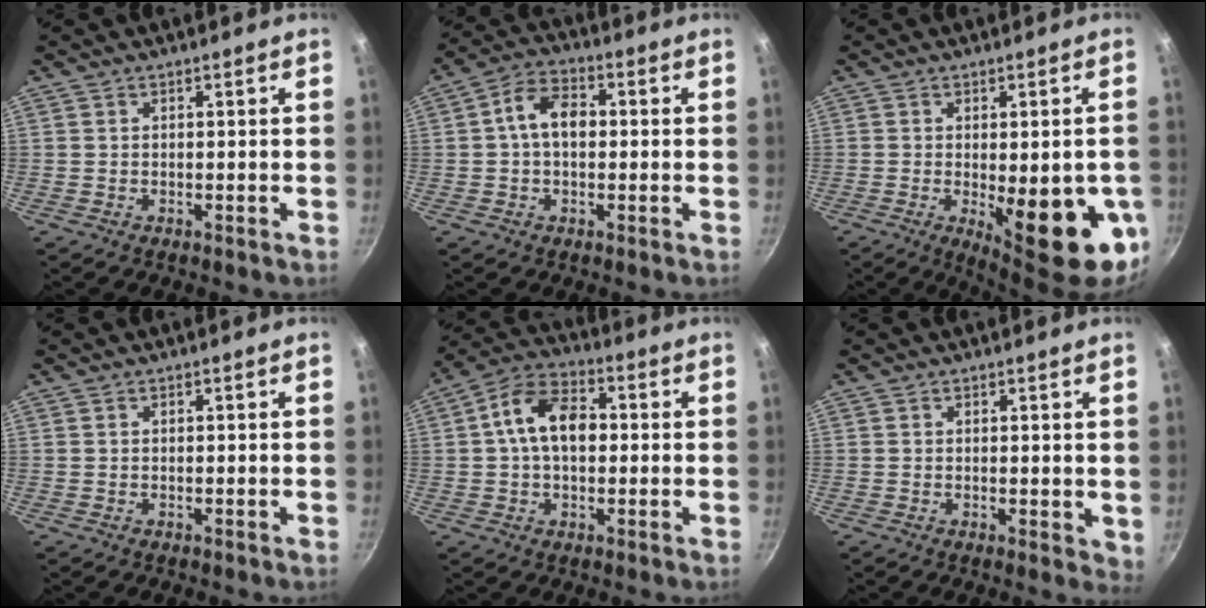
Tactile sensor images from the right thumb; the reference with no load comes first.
{"total": 8.0, "force": [0.5, 5.3, 6.0], "torque": [-0.087, 0.027, -0.005]}
{"total": 17.6, "force": [-4.4, 6.1, 15.9], "torque": [-0.178, -0.011, -0.042]}
{"total": 0.0}
{"total": 11.8, "force": [1.1, 7.6, 9.0], "torque": [-0.131, 0.031, 0.001]}
{"total": 2.8, "force": [0.6, 1.4, 2.4], "torque": [-0.026, -0.006, 0.007]}